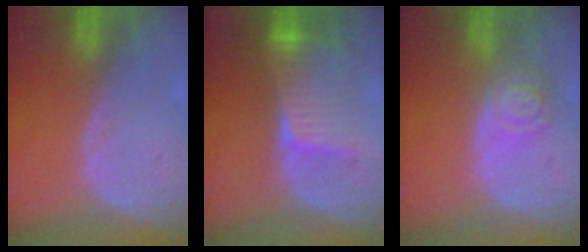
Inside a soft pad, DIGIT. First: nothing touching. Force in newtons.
{"total": 6.8, "press": 6.8, "slide": 0.5}
{"total": 5.2, "press": 4.6, "slide": 2.4}